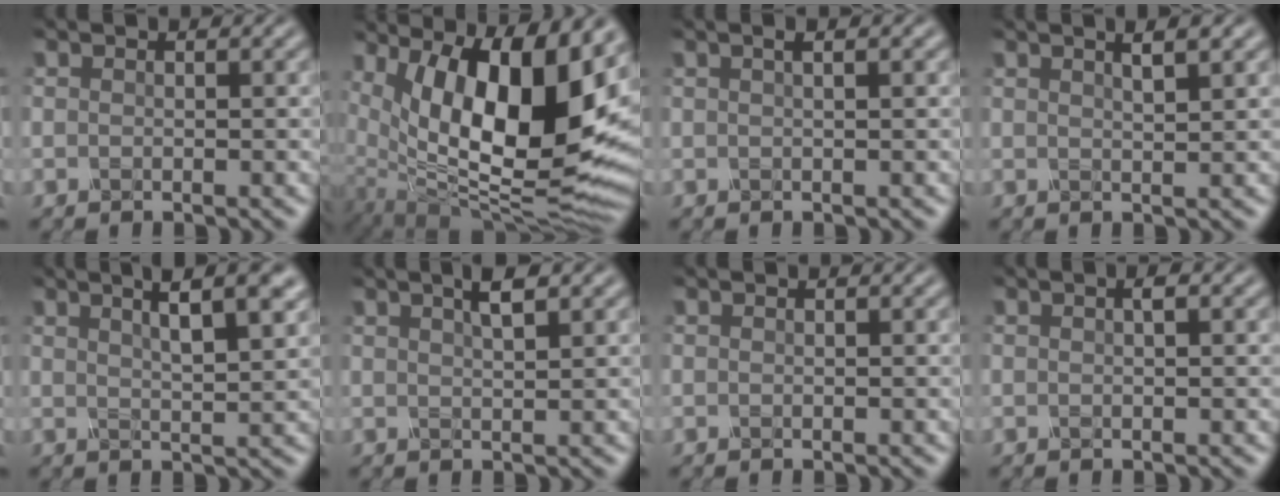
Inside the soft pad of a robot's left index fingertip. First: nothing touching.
{"total": 17.5, "force": [5.7, 7.3, 14.9], "torque": [-0.213, 0.028, 0.098]}
{"total": 2.8, "force": [1.2, 1.2, 2.2], "torque": [-0.010, 0.015, -0.011]}
{"total": 3.2, "force": [1.9, 0.8, 2.4], "torque": [-0.014, 0.012, 0.009]}
{"total": 7.0, "force": [3.6, 2.2, 5.6], "torque": [-0.051, 0.028, 0.033]}
{"total": 2.5, "force": [1.2, 0.5, 2.1], "torque": [-0.027, 0.006, 0.020]}
{"total": 0.0}
{"total": 0.9, "force": [0.1, 0.1, 0.8], "torque": [-0.017, 0.002, 0.003]}